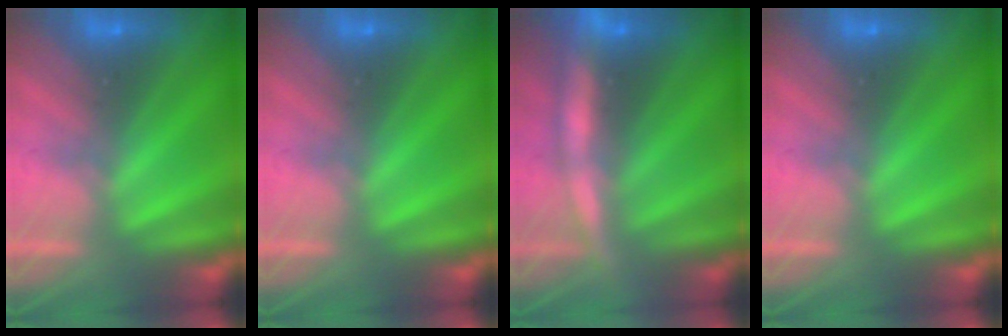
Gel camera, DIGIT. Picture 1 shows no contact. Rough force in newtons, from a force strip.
{"total": 0.0}
{"total": 8.3}
{"total": 0.0}